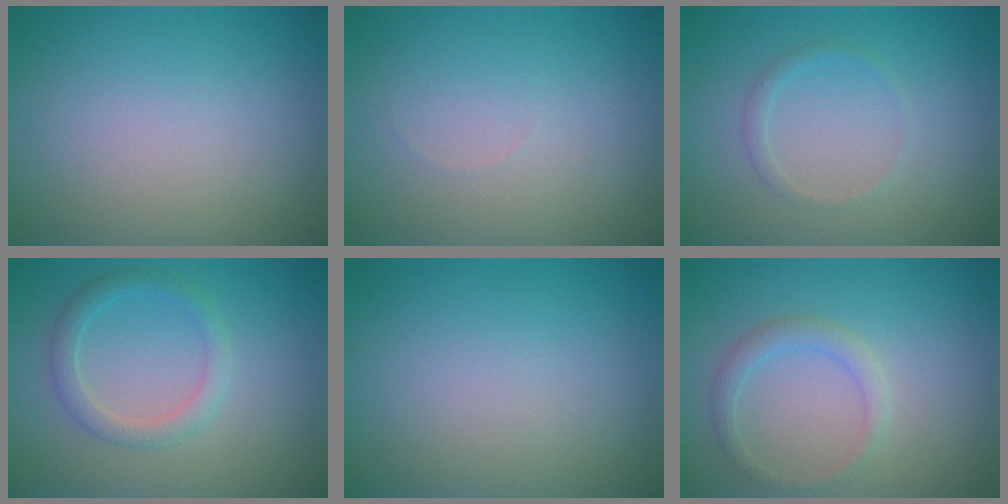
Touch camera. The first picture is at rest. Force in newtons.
{"total": 0.0}
{"total": 1.0, "press": 1.0, "slide": 0.1}
{"total": 2.2, "press": 2.2, "slide": 0.2}
{"total": 0.0}
{"total": 1.7, "press": 1.7, "slide": 0.2}